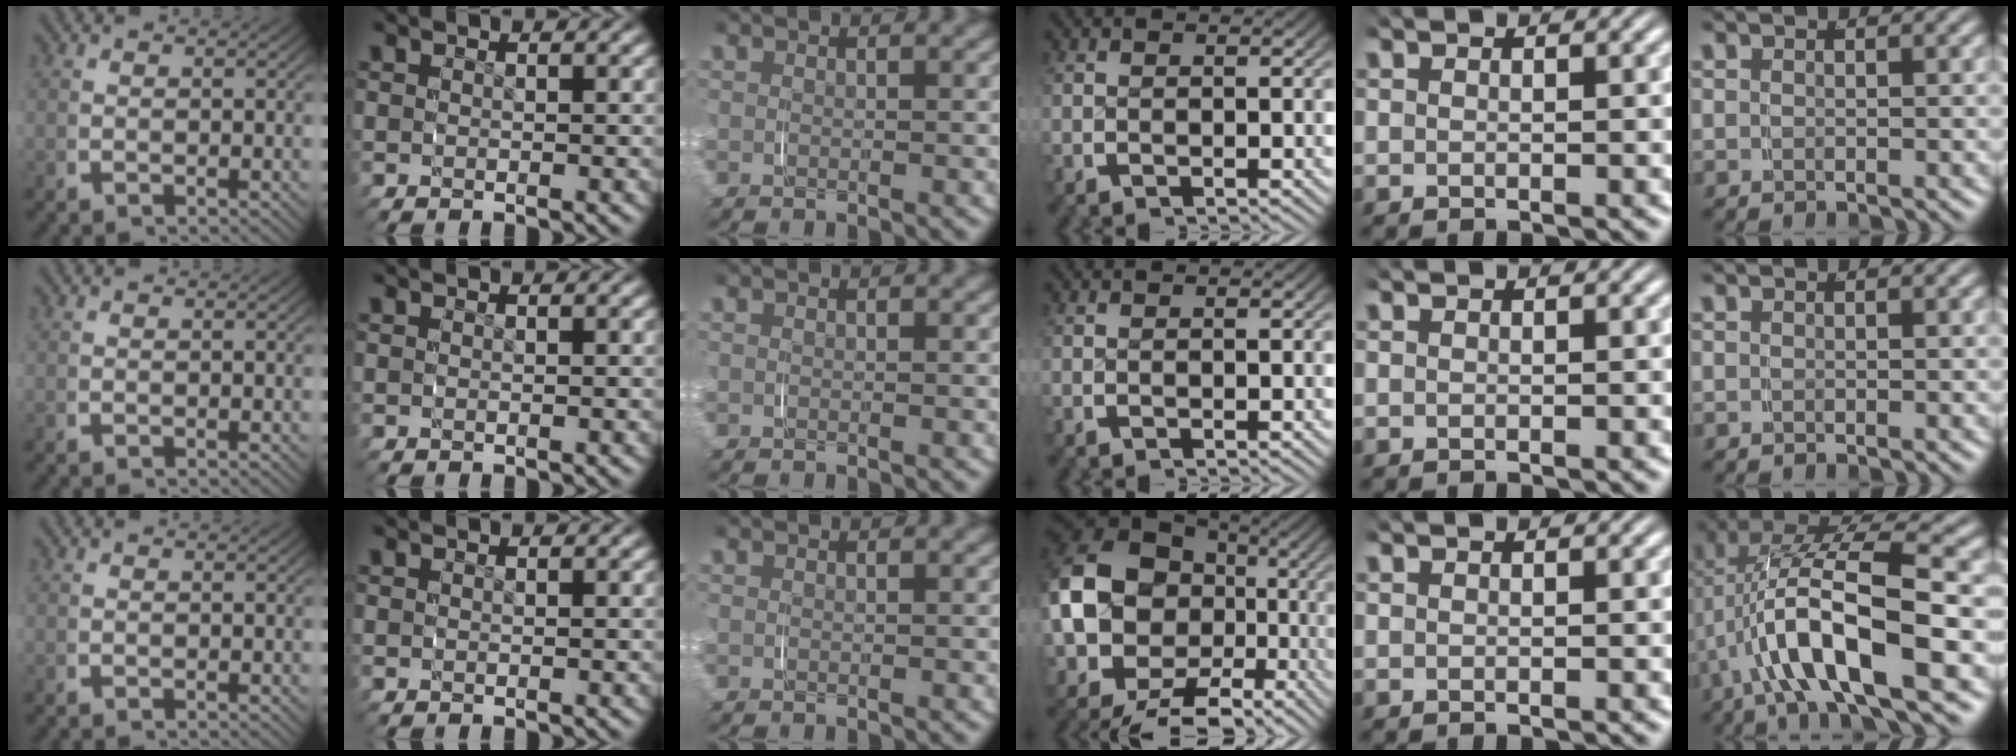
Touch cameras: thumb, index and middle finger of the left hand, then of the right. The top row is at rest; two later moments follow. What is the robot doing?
{"motion": "grasp_and_lifting", "object": "shorts"}